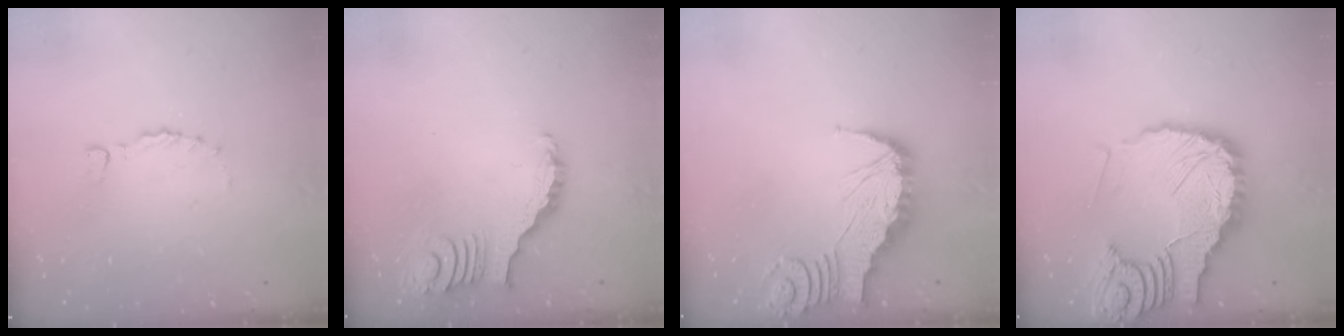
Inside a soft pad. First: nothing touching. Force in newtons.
{"total": 4.0, "press": 3.9, "slide": 0.7}
{"total": 2.2, "press": 2.2, "slide": 0.2}
{"total": 17.5, "press": 17.3, "slide": 2.1}